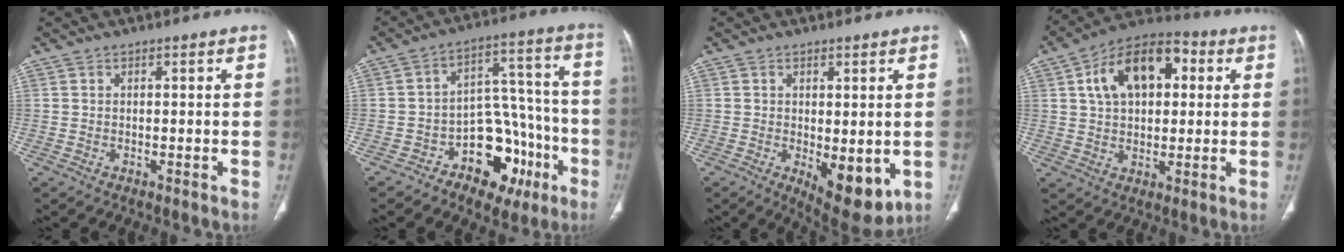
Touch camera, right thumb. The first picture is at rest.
{"total": 15.7, "force": [-7.2, 9.9, 9.9], "torque": [-0.073, 0.074, -0.102]}
{"total": 9.3, "force": [-1.7, 4.1, 8.2], "torque": [-0.096, -0.022, -0.012]}
{"total": 15.6, "force": [4.2, 9.5, 11.6], "torque": [-0.165, 0.020, 0.063]}